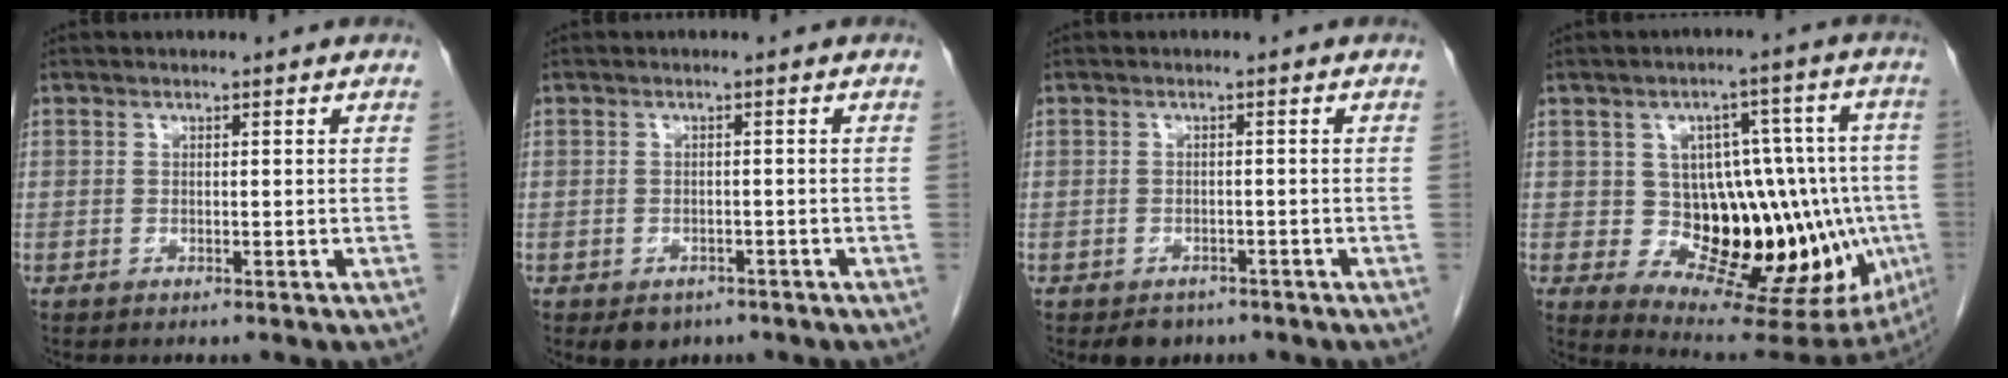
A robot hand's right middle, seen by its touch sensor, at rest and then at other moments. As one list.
[{"total": 3.4, "force": [-2.3, 2.3, 1.2], "torque": [-0.013, 0.002, -0.025]}, {"total": 3.2, "force": [-2.4, 2.0, 0.9], "torque": [-0.012, 0.002, -0.029]}, {"total": 19.5, "force": [-2.1, 9.8, 16.8], "torque": [-0.205, 0.035, -0.005]}]